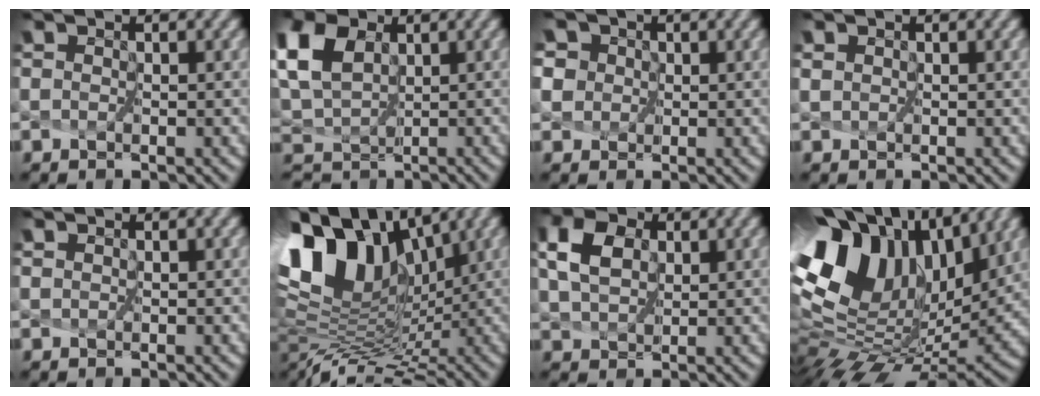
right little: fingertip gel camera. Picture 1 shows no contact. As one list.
[{"total": 5.4, "force": [1.8, 4.0, 3.2], "torque": [-0.090, 0.010, 0.045]}, {"total": 6.8, "force": [3.4, 5.1, 2.9], "torque": [-0.061, 0.023, 0.041]}, {"total": 1.1, "force": [0.7, 0.7, 0.5], "torque": [-0.015, 0.007, 0.009]}, {"total": 0.7, "force": [0.5, 0.3, 0.3], "torque": [-0.012, 0.003, 0.009]}, {"total": 11.8, "force": [3.5, 6.5, 9.2], "torque": [-0.164, 0.019, 0.074]}, {"total": 2.8, "force": [1.1, 1.9, 1.8], "torque": [-0.054, 0.002, 0.035]}, {"total": 13.2, "force": [3.6, 8.2, 9.7], "torque": [-0.191, 0.011, 0.088]}]